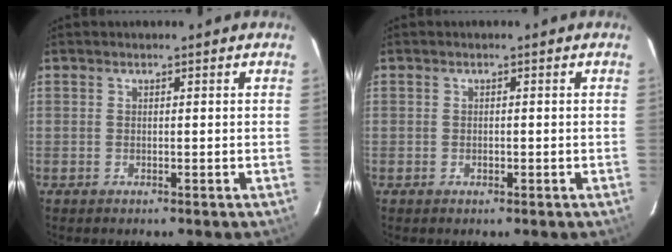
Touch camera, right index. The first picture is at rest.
{"total": 0.6, "force": [-0.2, 0.5, 0.2], "torque": [-0.001, 0.000, -0.003]}